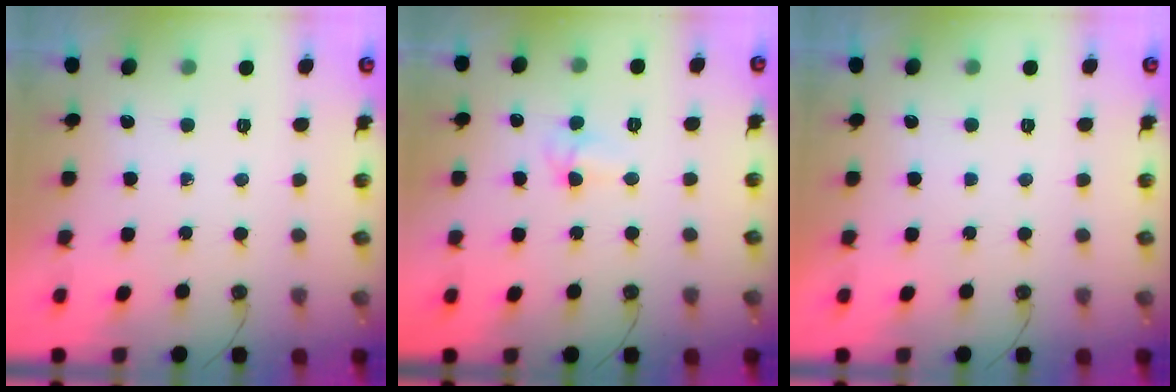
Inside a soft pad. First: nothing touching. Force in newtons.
{"total": 4.7, "press": 2.9, "slide": 3.7}
{"total": 0.0}